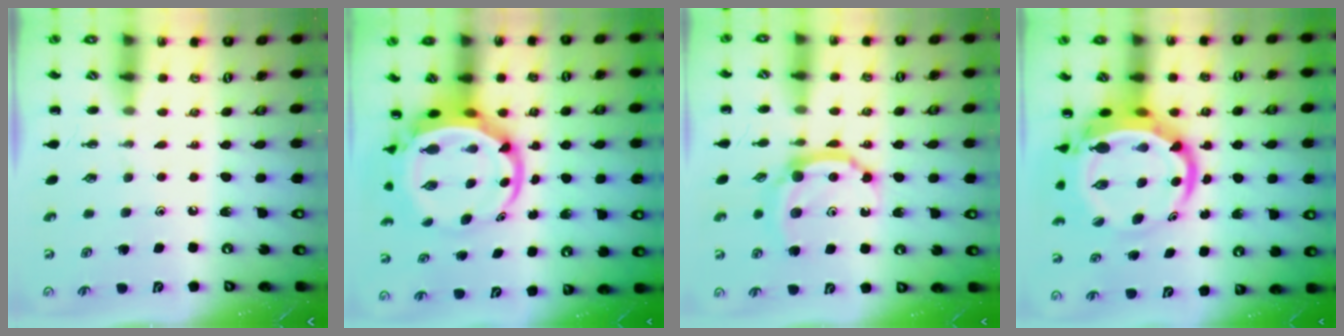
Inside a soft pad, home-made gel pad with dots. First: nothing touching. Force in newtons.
{"total": 9.2, "press": 8.8, "slide": 2.4}
{"total": 9.3, "press": 9.3, "slide": 0.7}
{"total": 11.2, "press": 10.8, "slide": 3.0}